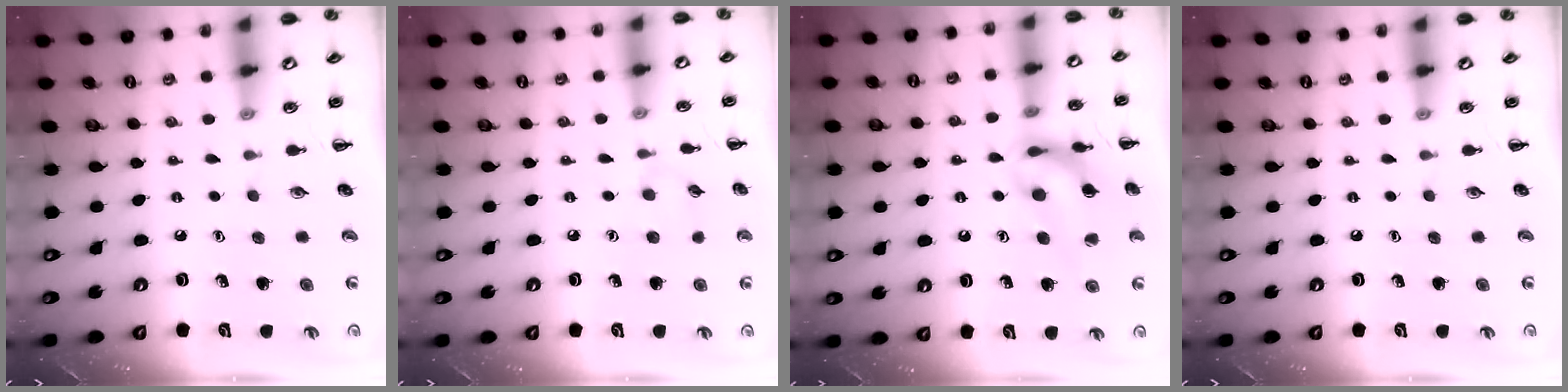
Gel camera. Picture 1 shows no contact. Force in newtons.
{"total": 5.1, "press": 4.7, "slide": 2.0}
{"total": 16.4, "press": 16.3, "slide": 2.3}
{"total": 0.0}